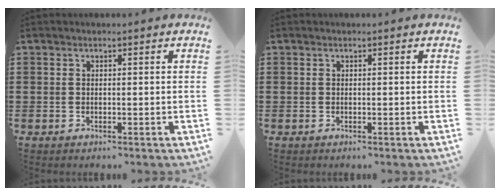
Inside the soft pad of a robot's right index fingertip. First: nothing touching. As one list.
[{"total": 0.0}]